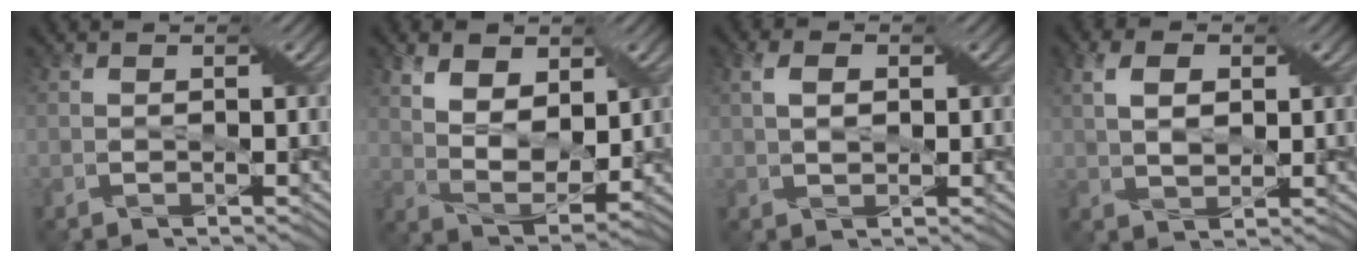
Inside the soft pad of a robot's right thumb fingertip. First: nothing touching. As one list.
[{"total": 8.4, "force": [3.8, 4.8, 5.7], "torque": [-0.128, -0.001, 0.070]}, {"total": 3.1, "force": [0.8, 1.8, 2.4], "torque": [-0.049, 0.002, 0.016]}, {"total": 4.7, "force": [1.4, 2.8, 3.5], "torque": [-0.076, 0.003, 0.024]}]